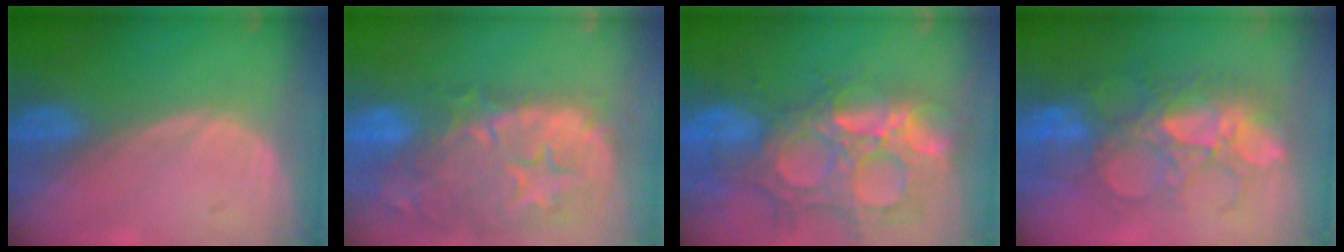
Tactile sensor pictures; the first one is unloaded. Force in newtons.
{"total": 15.1, "press": 12.0, "slide": 9.2}
{"total": 14.8, "press": 12.3, "slide": 8.3}
{"total": 9.7, "press": 9.3, "slide": 2.6}